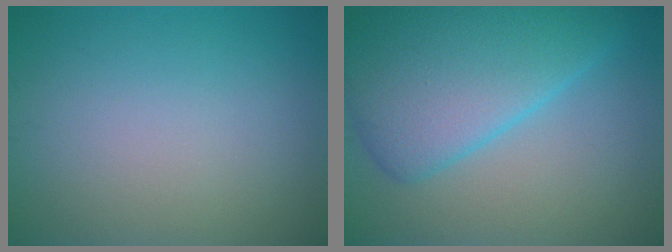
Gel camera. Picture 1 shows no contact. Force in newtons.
{"total": 8.7, "press": 8.7, "slide": 0.3}